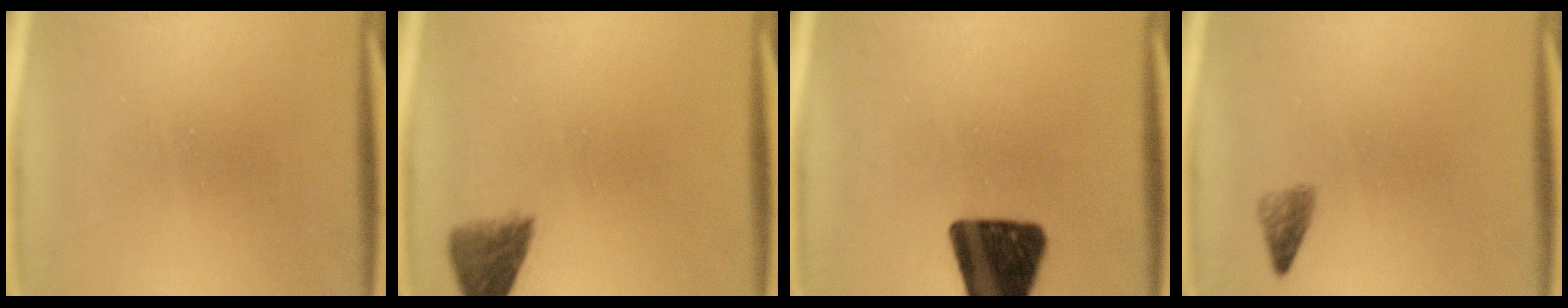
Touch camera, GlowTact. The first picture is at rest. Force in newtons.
{"total": 5.0}
{"total": 16.1}
{"total": 1.7}